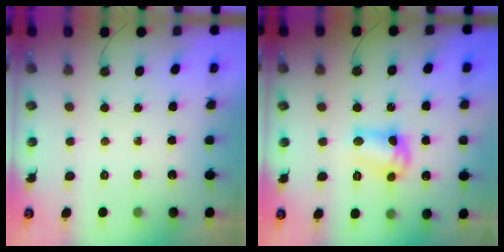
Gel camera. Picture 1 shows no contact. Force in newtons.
{"total": 11.7, "press": 11.6, "slide": 0.7}